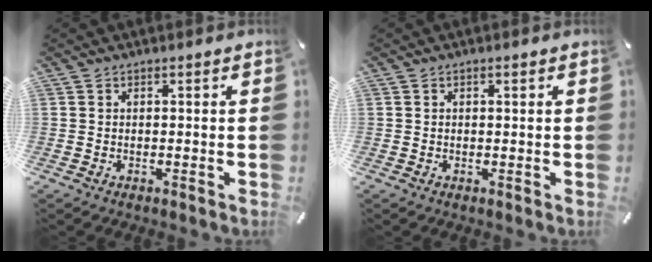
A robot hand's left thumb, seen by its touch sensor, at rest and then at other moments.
{"total": 0.6, "force": [0.2, 0.3, 0.5], "torque": [-0.009, 0.002, 0.003]}